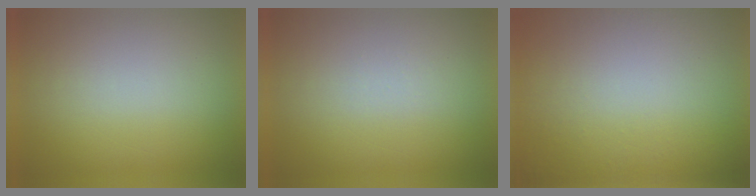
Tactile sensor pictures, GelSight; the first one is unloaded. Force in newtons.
{"total": 1.4}
{"total": 4.7}